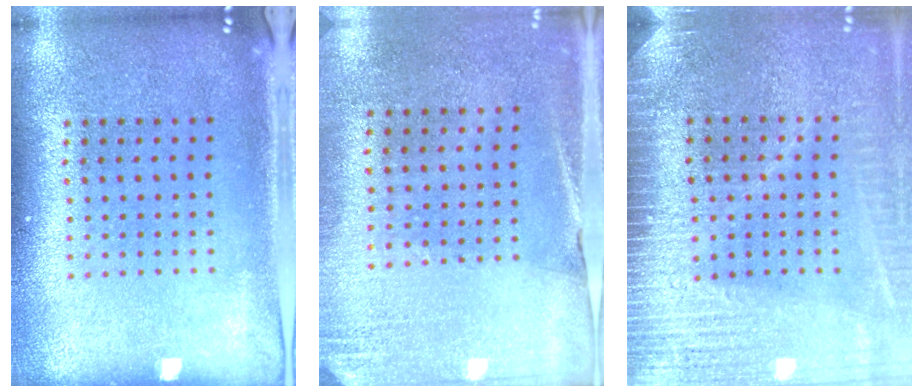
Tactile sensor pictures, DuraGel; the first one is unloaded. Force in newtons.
{"total": 2.7, "press": 2.4, "slide": 1.2}
{"total": 3.5, "press": 3.1, "slide": 1.7}